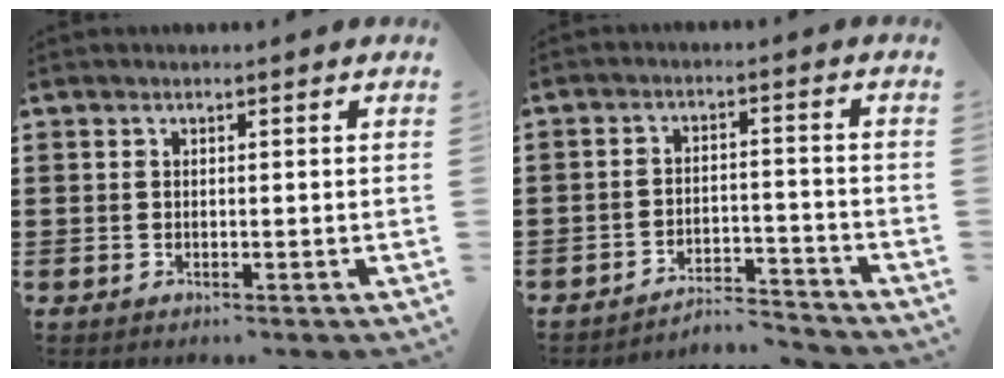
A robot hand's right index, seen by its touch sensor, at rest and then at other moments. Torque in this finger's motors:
{"motor_torque": [-0.09, -0.50, -0.23, -0.21]}